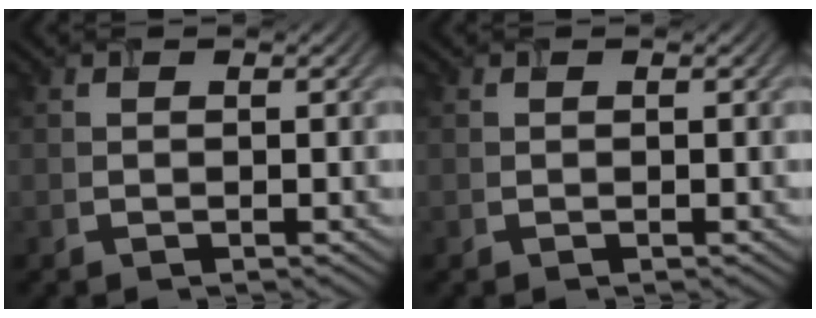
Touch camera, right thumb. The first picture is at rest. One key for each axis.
{"total": 0.0}